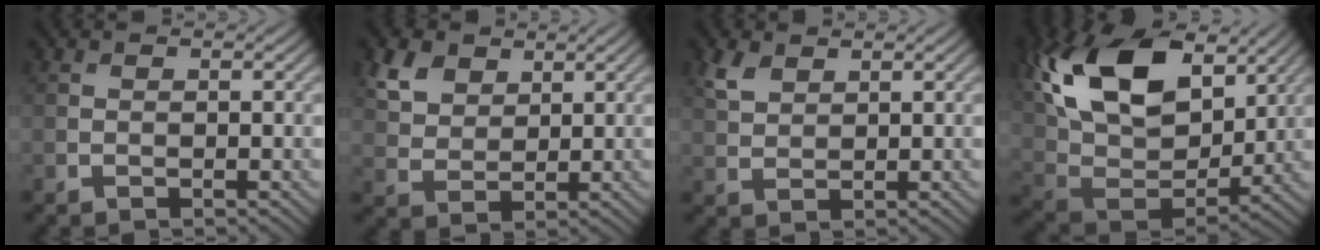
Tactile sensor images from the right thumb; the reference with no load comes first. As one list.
[{"total": 5.1, "force": [3.0, 3.4, 2.3], "torque": [-0.063, 0.000, 0.064]}, {"total": 2.8, "force": [1.9, 1.5, 1.5], "torque": [-0.042, 0.001, 0.042]}, {"total": 18.4, "force": [8.5, 10.8, 12.2], "torque": [-0.277, 0.034, 0.156]}]